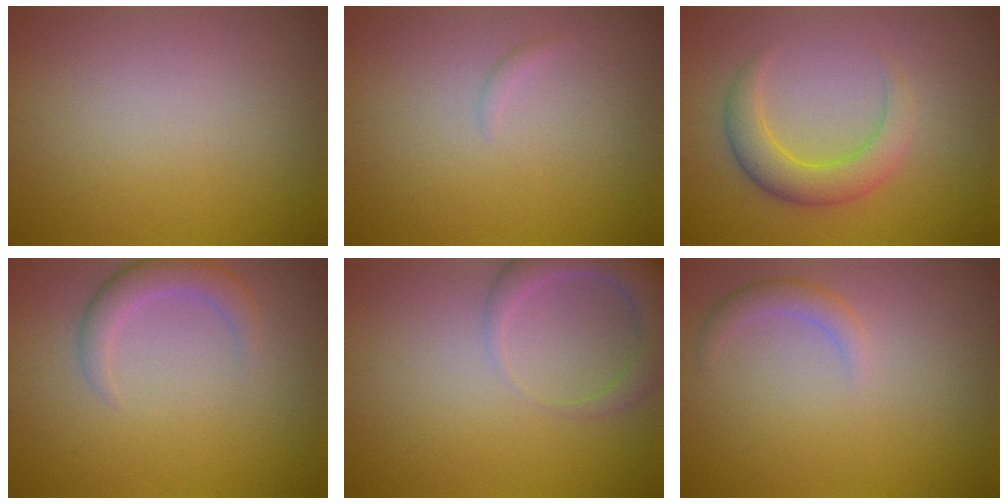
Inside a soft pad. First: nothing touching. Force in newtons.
{"total": 0.5, "press": 0.5, "slide": 0.1}
{"total": 3.8, "press": 3.8, "slide": 0.2}
{"total": 2.7, "press": 2.7, "slide": 0.2}
{"total": 4.8, "press": 4.8, "slide": 0.6}
{"total": 1.6, "press": 1.6, "slide": 0.1}